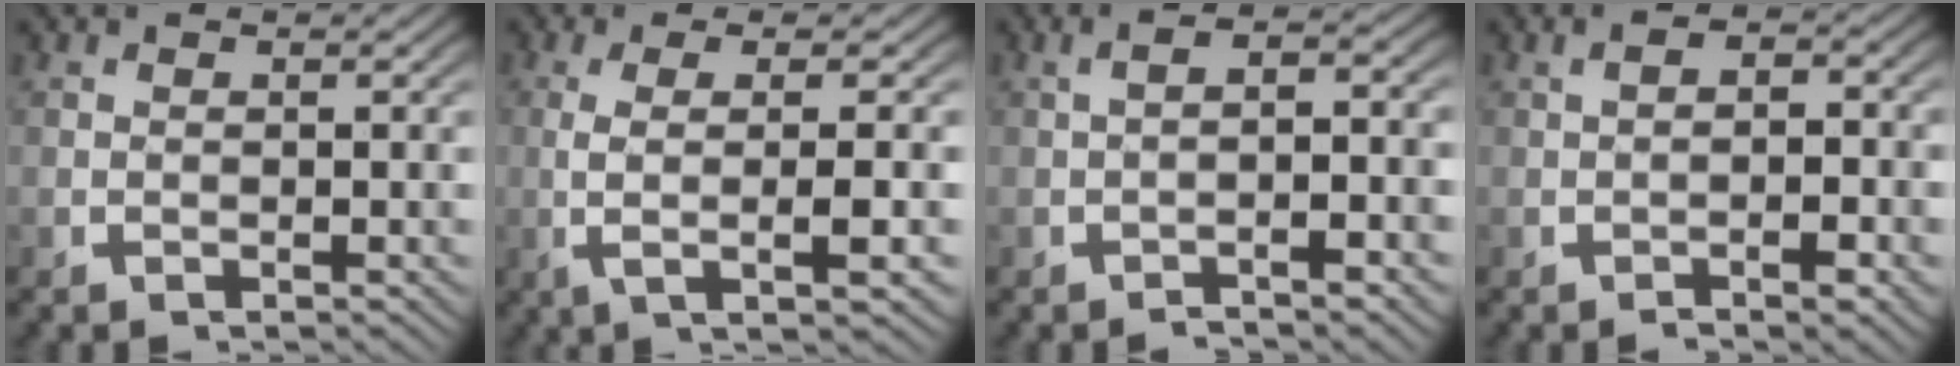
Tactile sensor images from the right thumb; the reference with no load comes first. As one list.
[{"total": 6.2, "force": [-0.2, 1.6, 6.0], "torque": [-0.123, -0.001, 0.003]}, {"total": 3.5, "force": [-0.8, 1.2, 3.2], "torque": [-0.046, 0.013, -0.019]}, {"total": 2.5, "force": [-0.9, 1.3, 2.0], "torque": [-0.023, 0.003, -0.018]}]